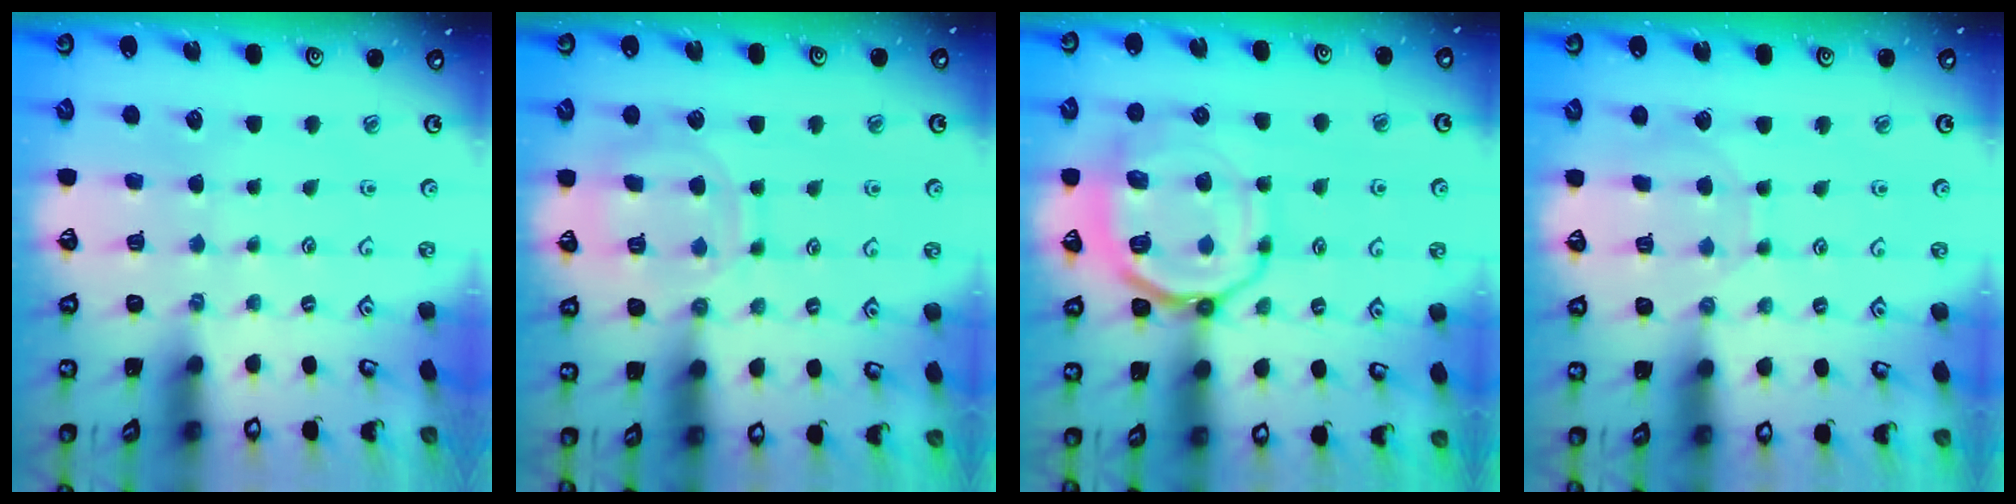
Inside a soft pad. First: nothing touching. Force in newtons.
{"total": 11.5, "press": 11.4, "slide": 1.0}
{"total": 13.7, "press": 13.5, "slide": 2.2}
{"total": 4.7, "press": 4.7, "slide": 0.3}